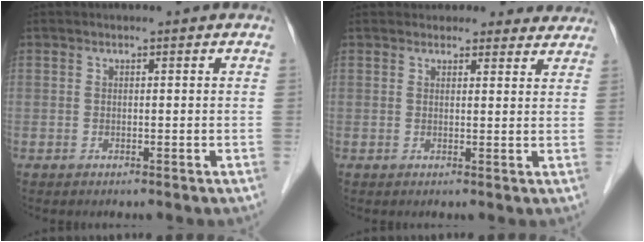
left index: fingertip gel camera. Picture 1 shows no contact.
{"total": 8.0, "force": [7.4, 3.1, 0.9], "torque": [0.023, 0.014, 0.066]}